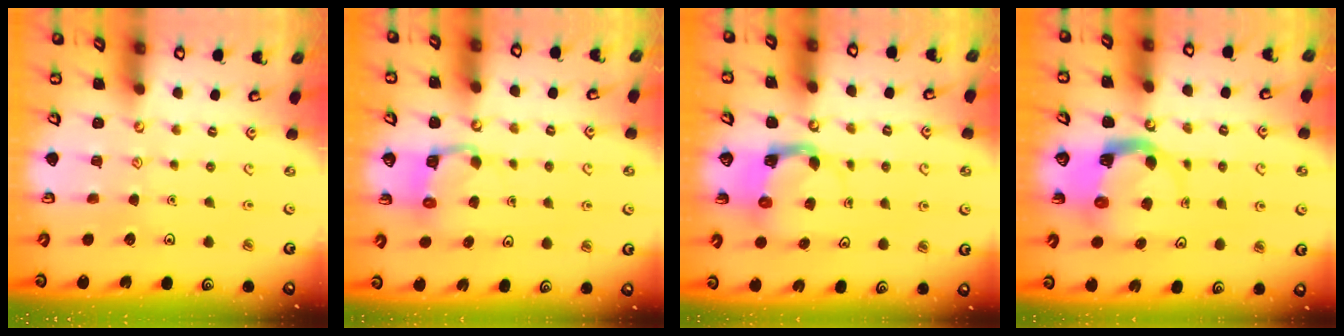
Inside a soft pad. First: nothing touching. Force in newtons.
{"total": 4.2, "press": 4.2, "slide": 0.2}
{"total": 3.8, "press": 3.7, "slide": 0.7}
{"total": 4.4, "press": 4.3, "slide": 0.8}